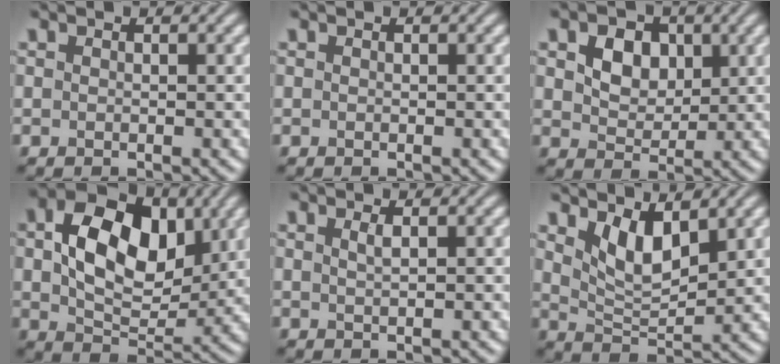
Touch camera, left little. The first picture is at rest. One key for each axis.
{"total": 0.0}
{"total": 4.0, "fx": 1.4, "fy": 2.9, "fz": 2.4, "tx": -0.051, "ty": -0.004, "tz": 0.016}
{"total": 9.4, "fx": 2.3, "fy": 6.0, "fz": 6.9, "tx": -0.129, "ty": 0.005, "tz": 0.041}
{"total": 1.0, "fx": 0.4, "fy": 0.3, "fz": 0.8, "tx": -0.011, "ty": 0.002, "tz": 0.007}
{"total": 4.1, "fx": 2.2, "fy": 1.7, "fz": 3.0, "tx": -0.065, "ty": -0.010, "tz": 0.044}